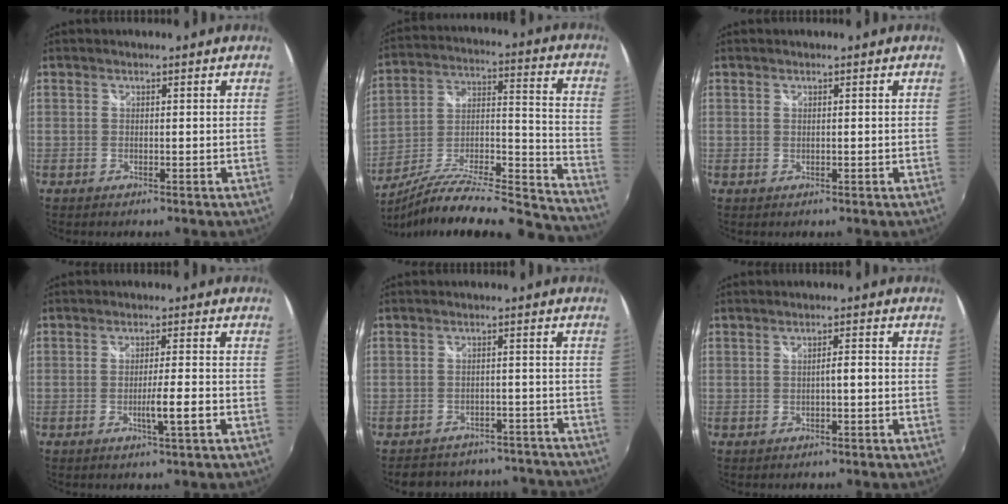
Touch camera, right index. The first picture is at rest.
{"total": 25.3, "force": [-21.5, 2.9, 13.0], "torque": [-0.179, -0.027, -0.337]}
{"total": 0.0}
{"total": 4.7, "force": [-1.7, -0.5, 4.4], "torque": [-0.072, -0.009, -0.028]}
{"total": 16.6, "force": [-14.8, 6.4, 4.0], "torque": [-0.083, 0.035, -0.168]}
{"total": 2.3, "force": [-0.5, 0.4, 2.2], "torque": [-0.036, 0.002, -0.008]}